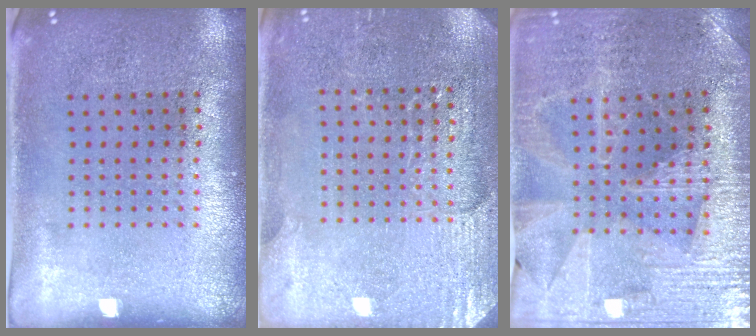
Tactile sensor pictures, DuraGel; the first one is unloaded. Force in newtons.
{"total": 2.9, "press": 2.9, "slide": 0.2}
{"total": 3.0, "press": 3.0, "slide": 0.4}